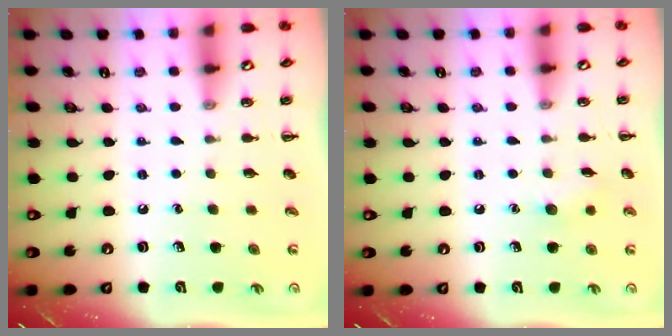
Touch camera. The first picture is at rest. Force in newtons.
{"total": 5.8, "press": 5.7, "slide": 1.1}